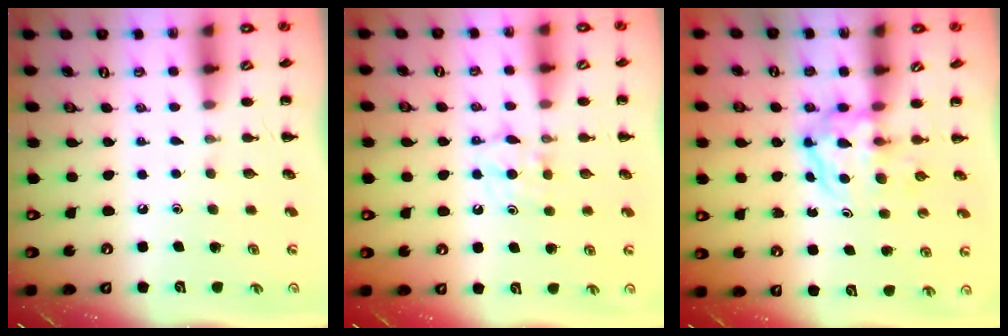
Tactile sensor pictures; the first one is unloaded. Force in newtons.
{"total": 6.2, "press": 5.9, "slide": 1.9}
{"total": 3.8, "press": 3.7, "slide": 0.4}